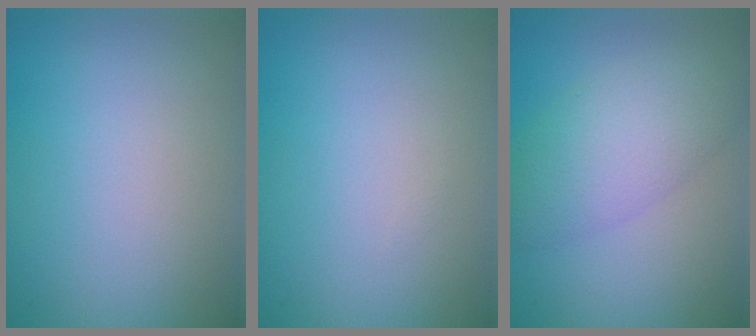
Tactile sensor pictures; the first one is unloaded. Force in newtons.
{"total": 0.0}
{"total": 5.3, "press": 5.3, "slide": 0.3}